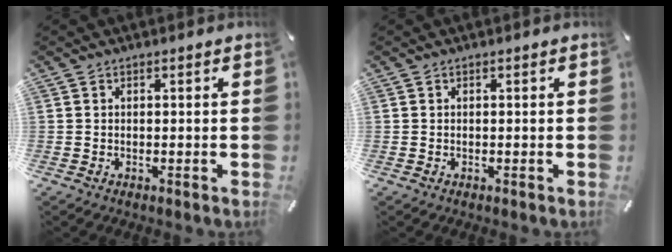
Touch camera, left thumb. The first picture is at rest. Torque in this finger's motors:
{"motor_torque": [0.00, 0.00, 0.00, 0.00, 0.00]}